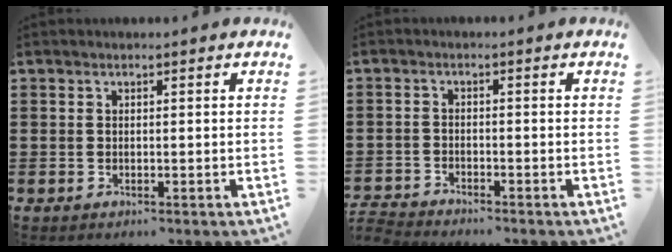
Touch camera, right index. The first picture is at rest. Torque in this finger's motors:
{"motor_torque": [-0.94, -1.20, -0.15, -0.17]}